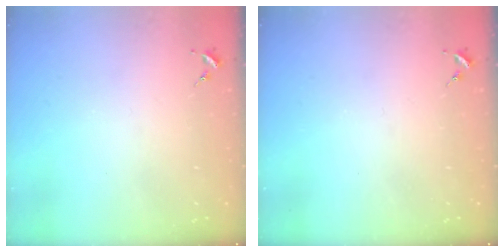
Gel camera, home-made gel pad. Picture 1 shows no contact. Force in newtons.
{"total": 0.0}